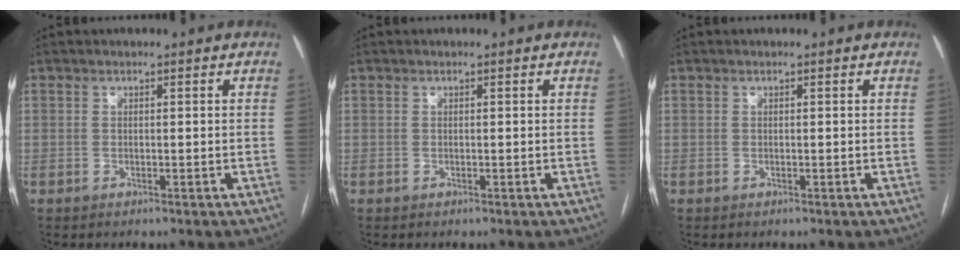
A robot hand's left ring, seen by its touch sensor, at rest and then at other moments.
{"total": 0.0}
{"total": 0.0}